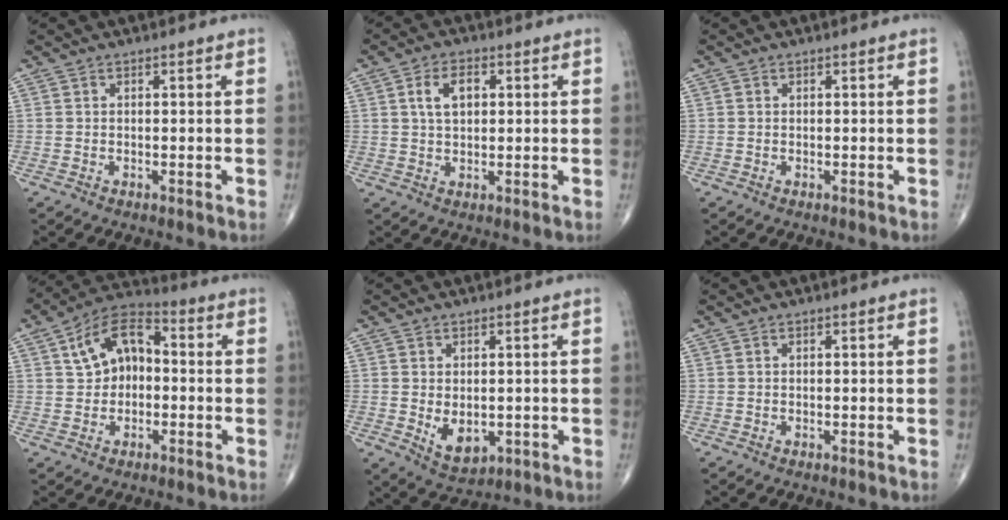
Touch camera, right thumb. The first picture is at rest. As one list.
[{"total": 5.4, "force": [1.4, 3.3, 4.1], "torque": [-0.063, 0.004, 0.023]}, {"total": 0.0}, {"total": 10.5, "force": [1.0, 6.9, 7.9], "torque": [-0.112, 0.031, 0.002]}, {"total": 6.1, "force": [-0.8, 3.9, 4.6], "torque": [-0.057, -0.014, 0.002]}, {"total": 0.0}]